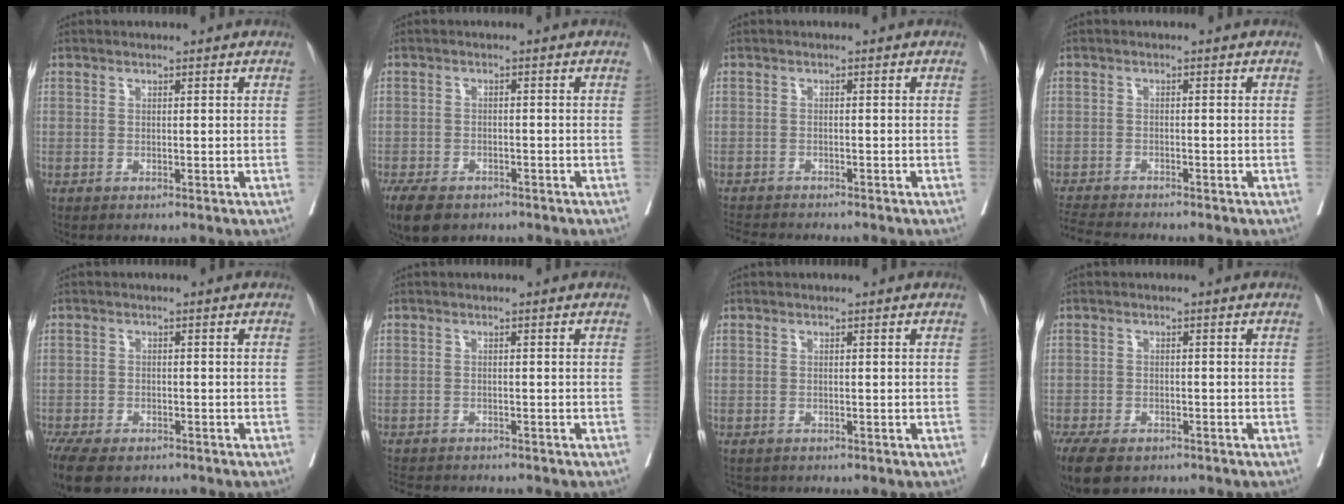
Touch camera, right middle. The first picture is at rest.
{"total": 7.5, "force": [-5.4, 3.6, 3.7], "torque": [-0.061, -0.008, -0.081]}
{"total": 6.1, "force": [-5.8, 1.0, 1.9], "torque": [-0.028, -0.009, -0.089]}
{"total": 6.4, "force": [-6.1, 0.2, 2.0], "torque": [-0.033, -0.016, -0.102]}
{"total": 10.9, "force": [-8.0, 4.8, 5.6], "torque": [-0.119, -0.014, -0.117]}
{"total": 8.1, "force": [-7.3, 2.1, 2.7], "torque": [-0.046, -0.007, -0.102]}
{"total": 2.8, "force": [-2.5, 1.3, 0.4], "torque": [-0.009, -0.003, -0.035]}
{"total": 9.5, "force": [-6.8, 4.6, 4.9], "torque": [-0.099, -0.012, -0.101]}